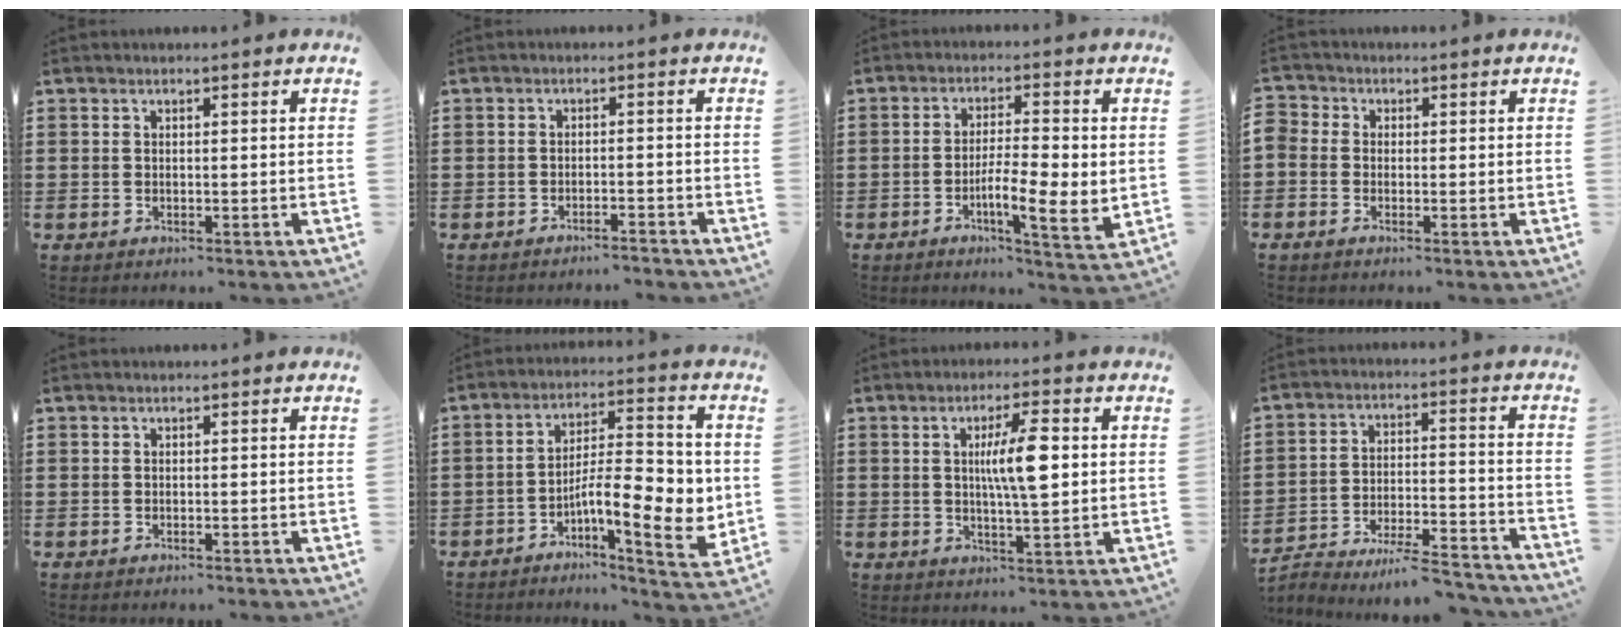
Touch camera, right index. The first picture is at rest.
{"total": 1.9, "force": [-1.9, -0.2, 0.3], "torque": [-0.008, 0.001, -0.039]}
{"total": 6.7, "force": [-1.2, 1.4, 6.4], "torque": [-0.109, -0.012, -0.024]}
{"total": 1.4, "force": [-0.8, 1.1, 0.3], "torque": [-0.010, 0.006, -0.018]}
{"total": 0.0}
{"total": 11.2, "force": [-2.5, 3.7, 10.3], "torque": [-0.157, -0.012, -0.045]}
{"total": 7.4, "force": [1.1, 1.4, 7.1], "torque": [-0.135, 0.006, 0.015]}
{"total": 6.2, "force": [-5.8, 0.5, 2.3], "torque": [-0.036, 0.004, -0.114]}